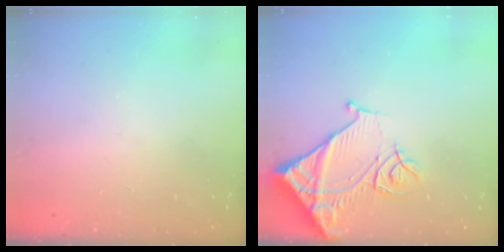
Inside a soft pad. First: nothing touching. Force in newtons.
{"total": 12.4, "press": 12.3, "slide": 1.6}